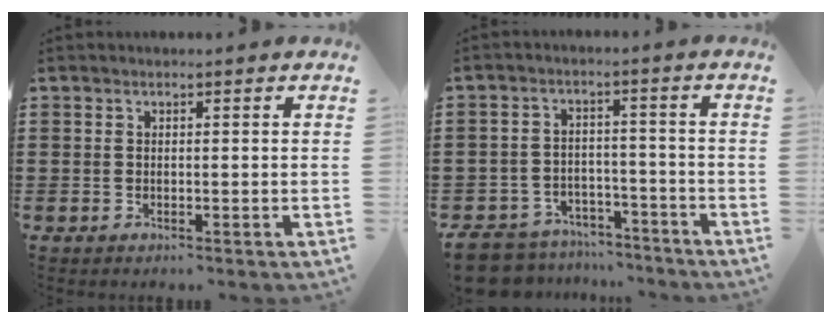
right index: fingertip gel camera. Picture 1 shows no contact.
{"total": 7.4, "force": [-7.0, 1.9, 1.2], "torque": [-0.039, 0.015, -0.142]}